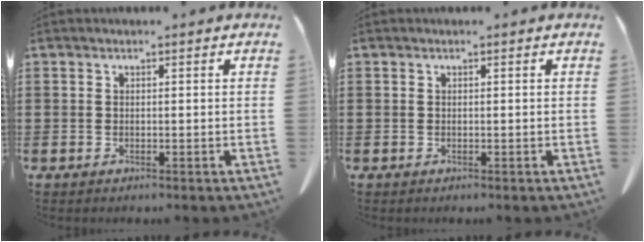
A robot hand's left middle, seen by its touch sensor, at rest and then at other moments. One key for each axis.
{"total": 0.0}